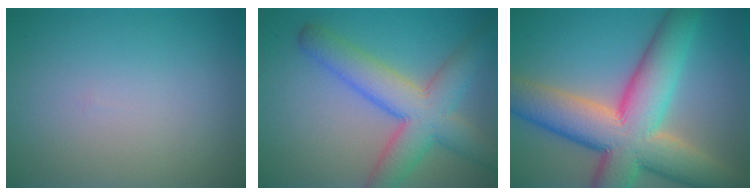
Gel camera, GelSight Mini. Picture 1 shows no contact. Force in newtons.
{"total": 7.2, "press": 7.2, "slide": 0.3}
{"total": 13.1, "press": 13.1, "slide": 0.9}